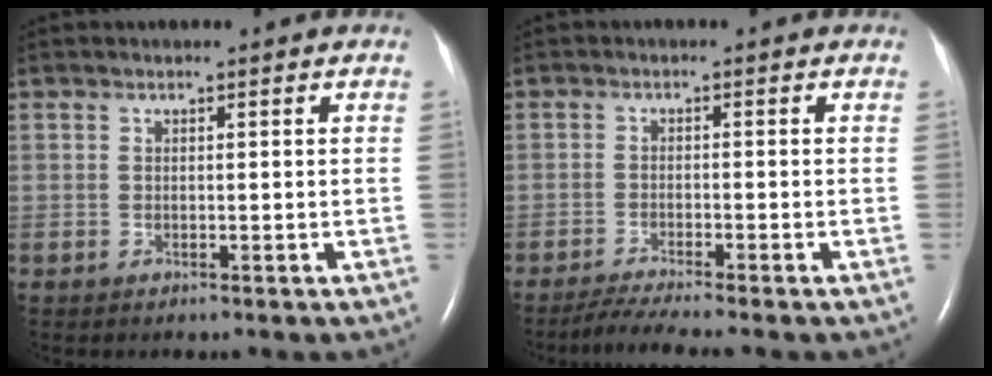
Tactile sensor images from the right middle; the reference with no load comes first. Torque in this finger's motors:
{"motor_torque": [0.29, -0.41, 0.01, 0.01]}